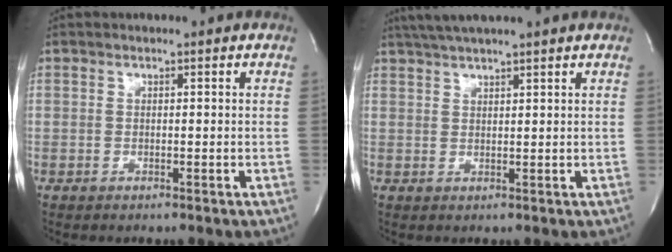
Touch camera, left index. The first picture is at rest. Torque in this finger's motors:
{"motor_torque": [0.32, -0.28, 0.19, 0.11]}